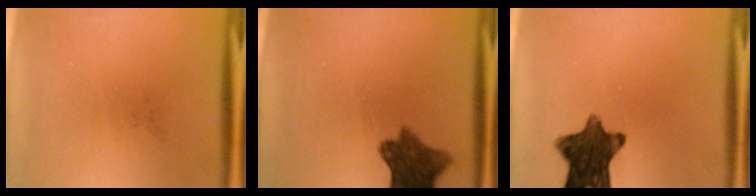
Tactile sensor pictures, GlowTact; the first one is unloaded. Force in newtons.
{"total": 8.7}
{"total": 11.2}